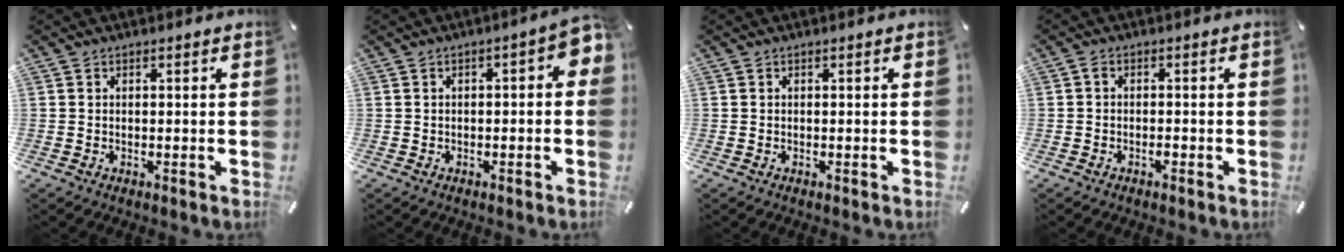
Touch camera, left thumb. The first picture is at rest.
{"total": 4.3, "force": [-0.7, 1.8, 3.9], "torque": [-0.060, 0.011, -0.014]}
{"total": 0.0}
{"total": 1.4, "force": [-0.7, 0.6, 1.0], "torque": [-0.020, 0.002, -0.014]}